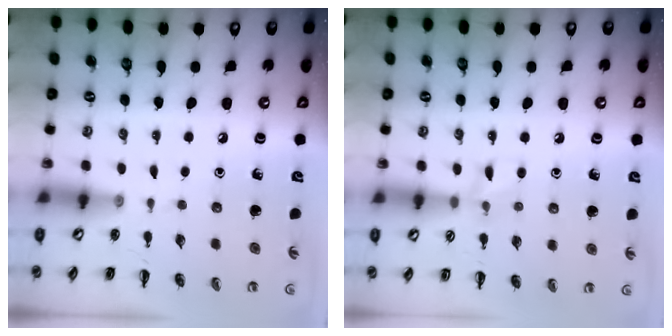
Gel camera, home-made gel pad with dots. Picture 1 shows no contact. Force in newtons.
{"total": 6.8, "press": 6.4, "slide": 2.4}